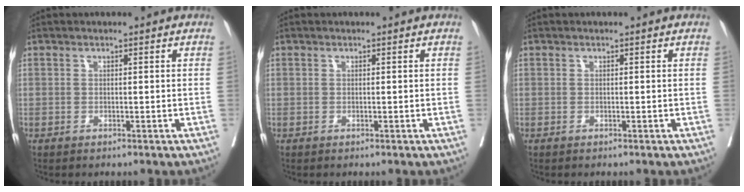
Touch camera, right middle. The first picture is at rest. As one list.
[{"total": 0.0}, {"total": 0.0}]